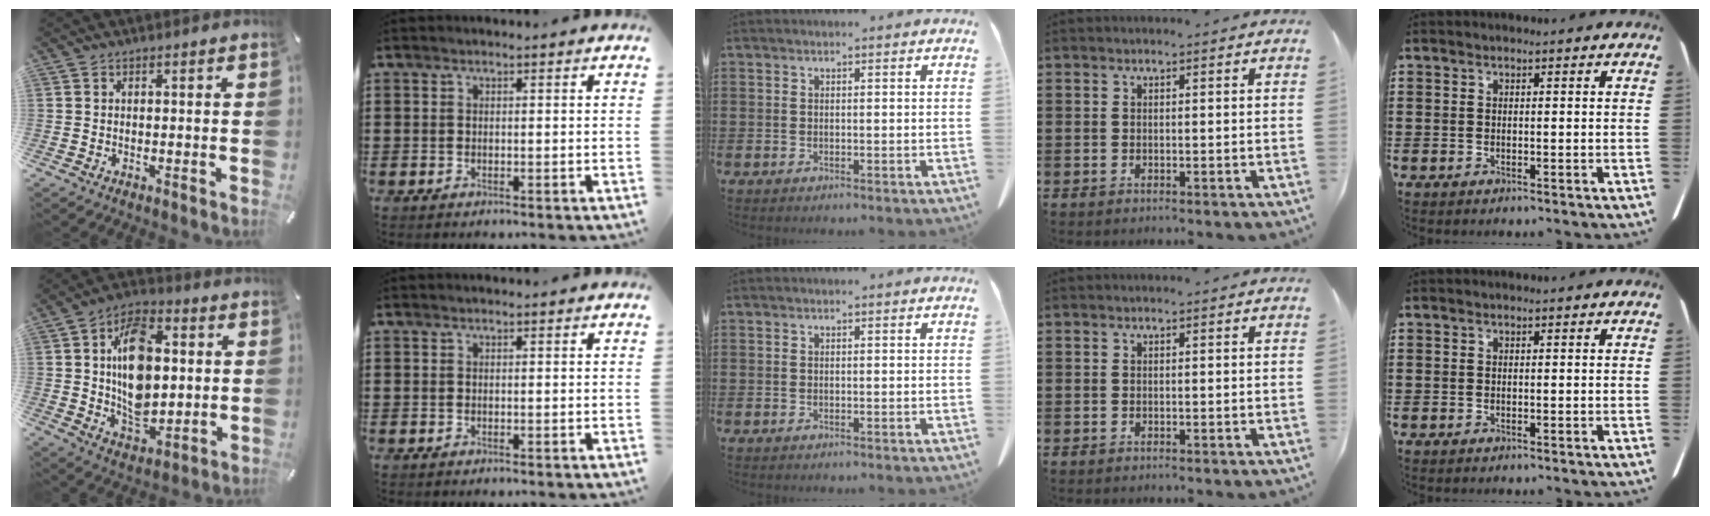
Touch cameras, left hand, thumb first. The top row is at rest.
{"thumb": {"total": 16.5, "force": [1.5, 11.3, 11.9], "torque": [-0.198, 0.004, 0.027]}}